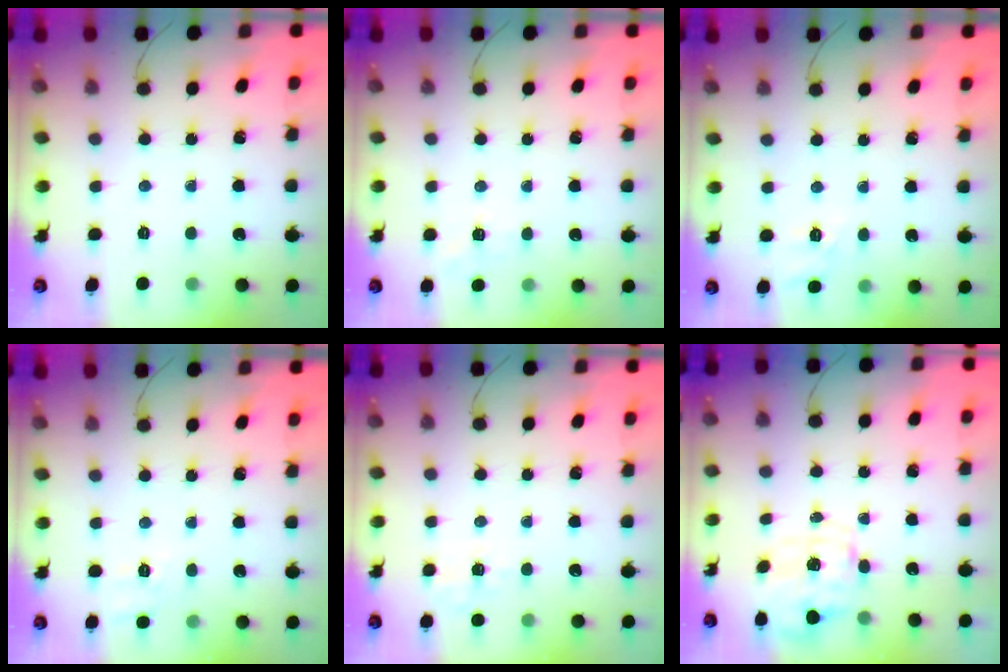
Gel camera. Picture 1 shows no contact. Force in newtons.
{"total": 5.2, "press": 4.8, "slide": 1.8}
{"total": 2.4, "press": 1.8, "slide": 1.5}
{"total": 8.2, "press": 7.8, "slide": 2.3}
{"total": 2.0, "press": 1.2, "slide": 1.6}
{"total": 2.8, "press": 2.7, "slide": 0.9}